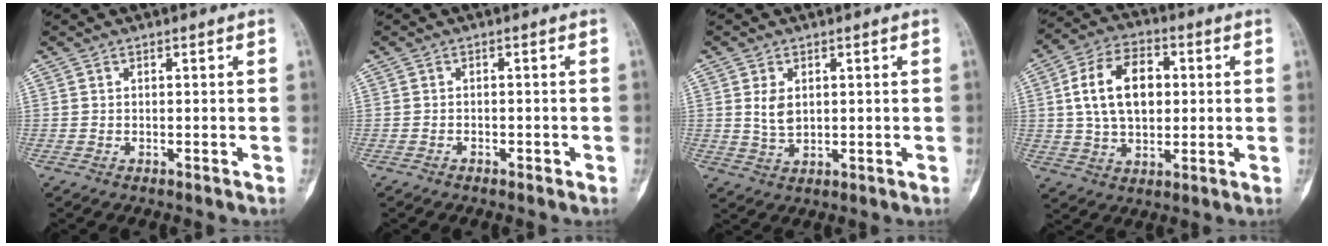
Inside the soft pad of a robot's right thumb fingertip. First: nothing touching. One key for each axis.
{"total": 1.0, "fx": -0.6, "fy": 0.6, "fz": 0.5, "tx": -0.012, "ty": 0.006, "tz": -0.010}
{"total": 4.1, "fx": 0.9, "fy": 2.7, "fz": 2.9, "tx": -0.045, "ty": -0.009, "tz": 0.024}
{"total": 13.6, "fx": 2.1, "fy": 8.8, "fz": 10.2, "tx": -0.156, "ty": 0.011, "tz": 0.034}